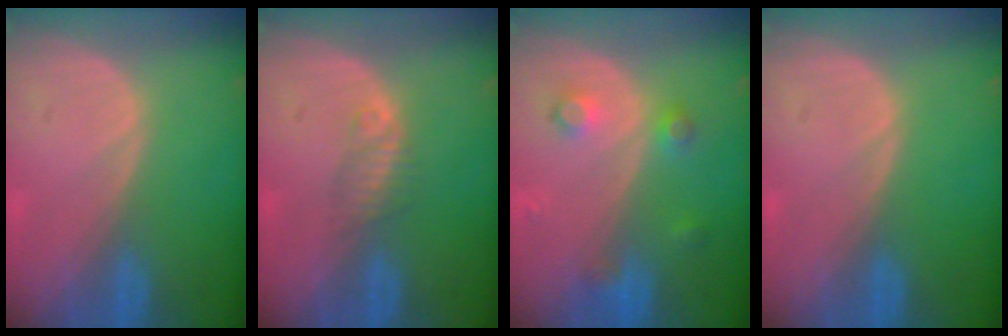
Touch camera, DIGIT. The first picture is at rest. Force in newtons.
{"total": 2.2, "press": 1.9, "slide": 1.0}
{"total": 3.8, "press": 3.4, "slide": 1.7}
{"total": 0.0}